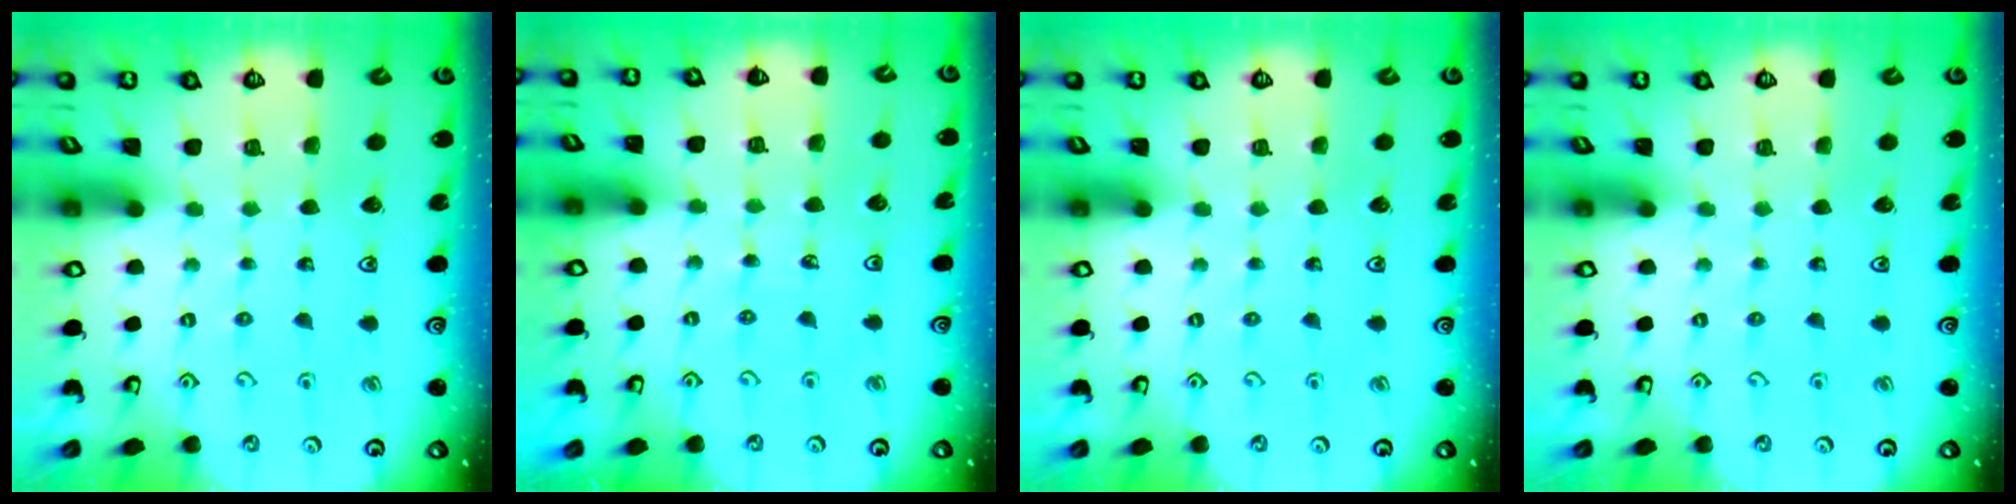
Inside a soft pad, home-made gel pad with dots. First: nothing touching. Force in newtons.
{"total": 3.7, "press": 3.7, "slide": 0.5}
{"total": 0.0}
{"total": 0.0}